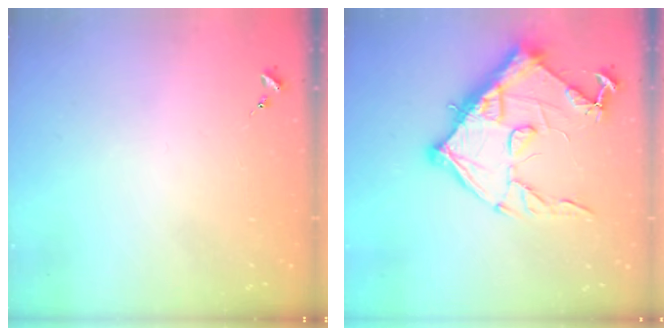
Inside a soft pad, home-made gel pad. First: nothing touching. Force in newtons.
{"total": 15.4, "press": 15.4, "slide": 1.0}